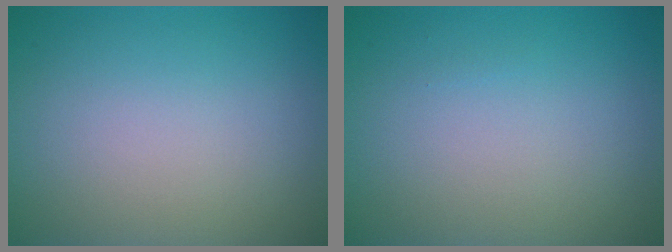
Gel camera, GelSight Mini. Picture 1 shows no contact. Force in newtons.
{"total": 0.0}